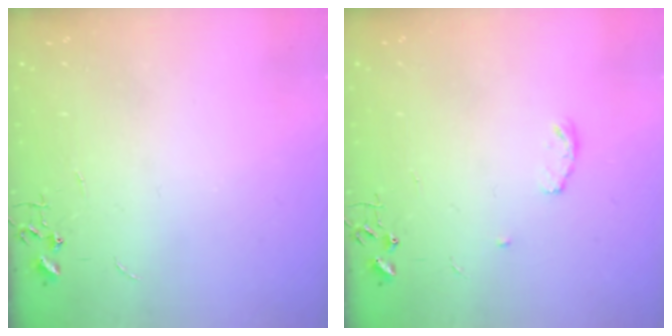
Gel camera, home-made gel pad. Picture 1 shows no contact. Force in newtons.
{"total": 4.0, "press": 4.0, "slide": 0.6}